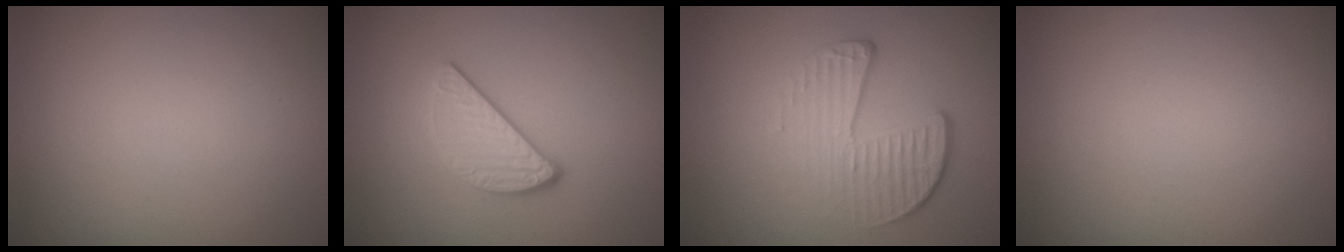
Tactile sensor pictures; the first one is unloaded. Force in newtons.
{"total": 3.2, "press": 2.5, "slide": 1.9}
{"total": 4.3, "press": 2.9, "slide": 3.2}
{"total": 0.0}